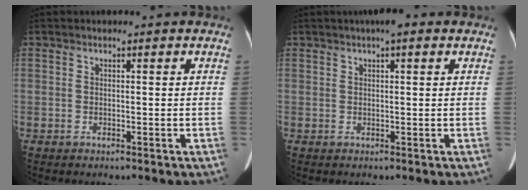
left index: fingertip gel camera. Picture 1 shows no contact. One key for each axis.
{"total": 3.0, "fx": 1.7, "fy": 0.6, "fz": 2.4, "tx": -0.036, "ty": 0.016, "tz": 0.022}